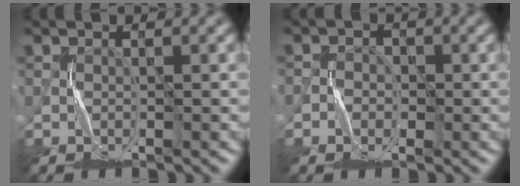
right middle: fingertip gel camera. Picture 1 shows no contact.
{"total": 1.7, "force": [-0.8, 1.4, 0.6], "torque": [0.005, 0.003, -0.021]}